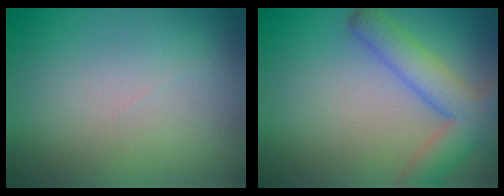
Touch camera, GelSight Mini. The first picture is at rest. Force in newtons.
{"total": 5.4, "press": 5.3, "slide": 0.3}